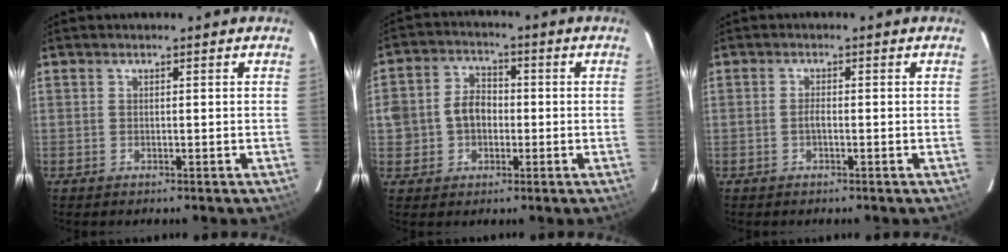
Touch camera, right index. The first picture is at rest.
{"total": 7.3, "force": [-0.9, 6.3, 3.7], "torque": [-0.082, 0.021, -0.010]}
{"total": 1.2, "force": [-0.5, 0.5, 1.0], "torque": [-0.020, 0.004, -0.010]}